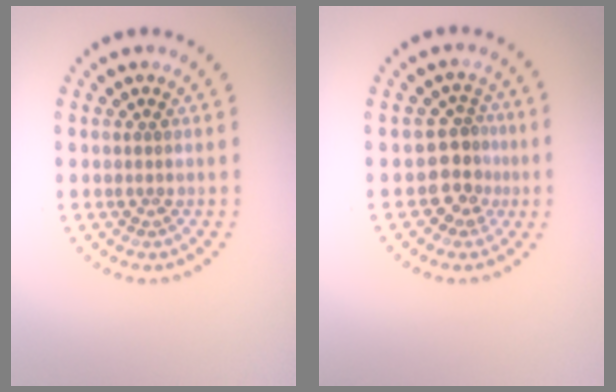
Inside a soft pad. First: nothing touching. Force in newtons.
{"total": 2.9, "press": 2.5, "slide": 1.6}